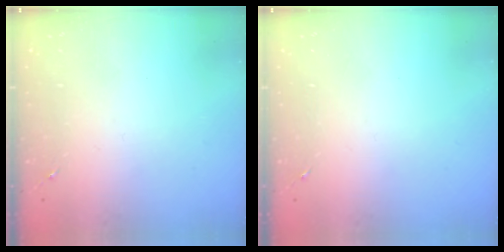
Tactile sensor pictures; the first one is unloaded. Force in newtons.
{"total": 0.0}